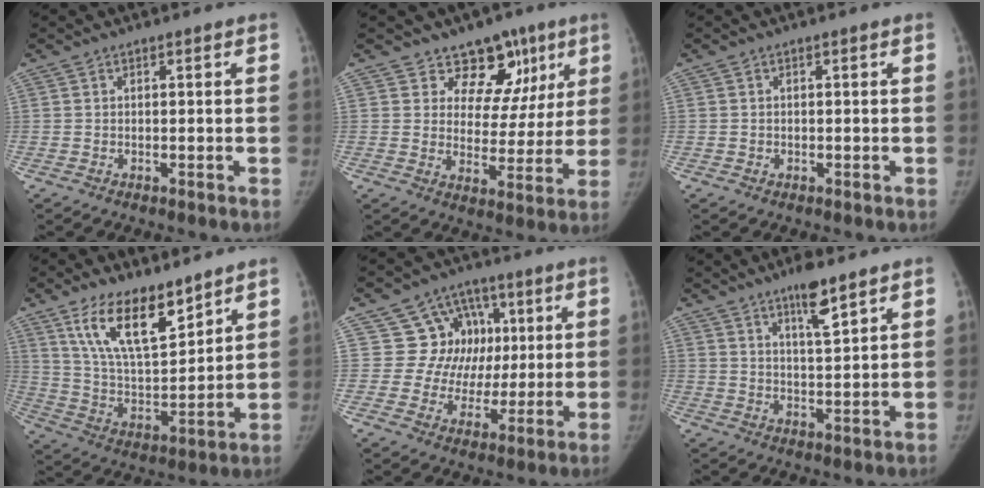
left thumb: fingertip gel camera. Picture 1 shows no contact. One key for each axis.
{"total": 12.0, "fx": 7.7, "fy": 8.5, "fz": 3.3, "tx": 0.016, "ty": -0.029, "tz": 0.098}
{"total": 0.7, "fx": -0.1, "fy": 0.7, "fz": 0.1, "tx": 0.001, "ty": 0.003, "tz": -0.002}
{"total": 15.1, "fx": 10.1, "fy": 5.7, "fz": 9.6, "tx": -0.142, "ty": -0.061, "tz": 0.199}
{"total": 12.5, "fx": 3.0, "fy": 11.4, "fz": 4.1, "tx": -0.005, "ty": 0.008, "tz": 0.052}
{"total": 6.8, "fx": 4.5, "fy": 1.3, "fz": 4.9, "tx": -0.077, "ty": -0.029, "tz": 0.079}